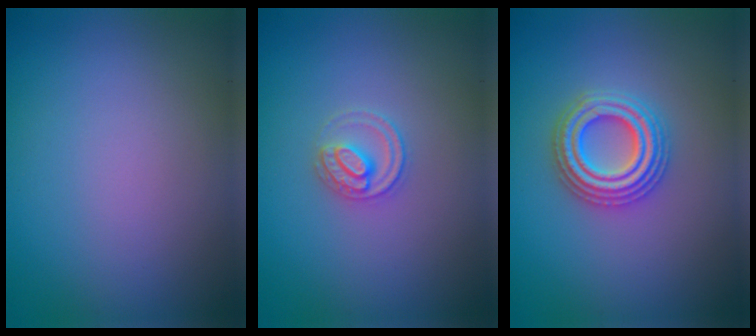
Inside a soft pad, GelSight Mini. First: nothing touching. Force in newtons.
{"total": 2.2, "press": 2.2, "slide": 0.2}
{"total": 4.3, "press": 4.2, "slide": 0.7}